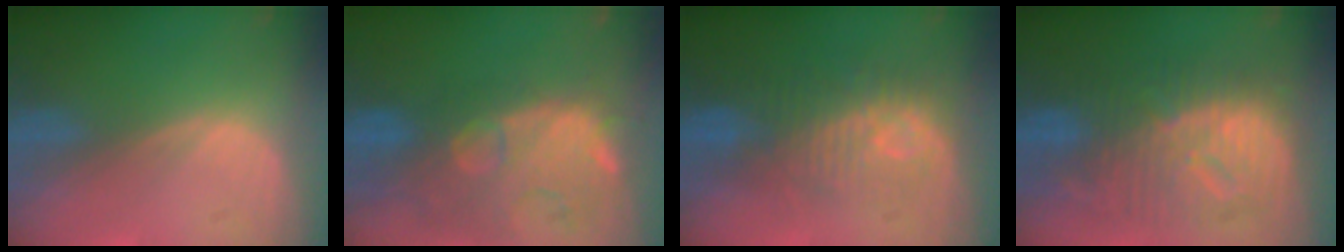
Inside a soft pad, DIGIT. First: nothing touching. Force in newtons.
{"total": 12.6, "press": 11.3, "slide": 5.7}
{"total": 9.1, "press": 8.9, "slide": 2.0}
{"total": 12.5, "press": 12.4, "slide": 1.1}